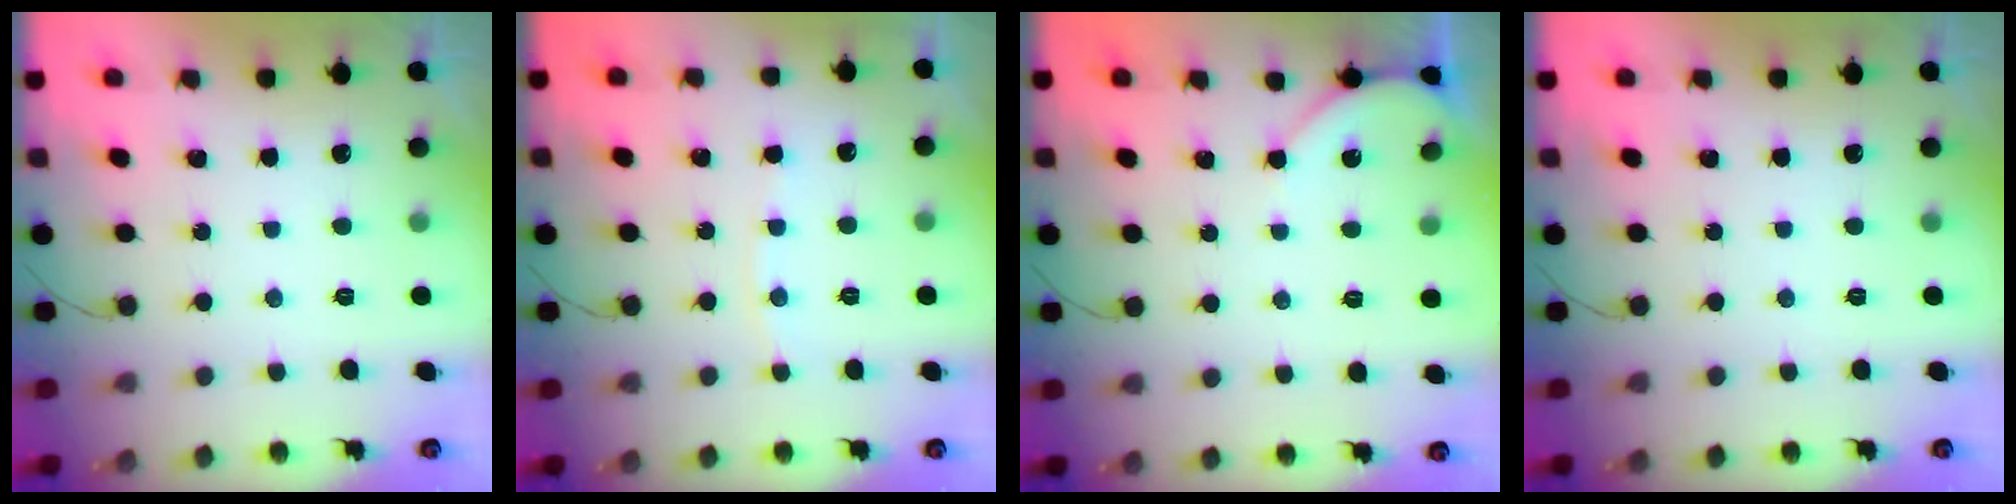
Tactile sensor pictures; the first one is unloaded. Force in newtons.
{"total": 2.9, "press": 2.8, "slide": 0.4}
{"total": 4.4, "press": 4.4, "slide": 0.6}
{"total": 0.0}